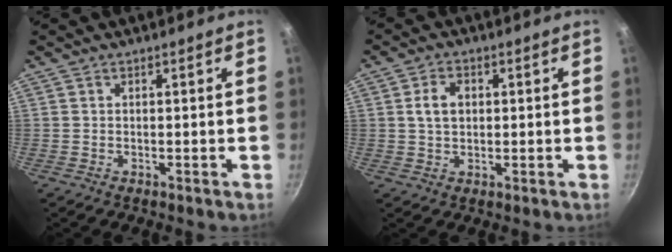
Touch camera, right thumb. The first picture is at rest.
{"total": 4.6, "force": [0.8, 3.2, 3.1], "torque": [-0.043, 0.004, 0.012]}